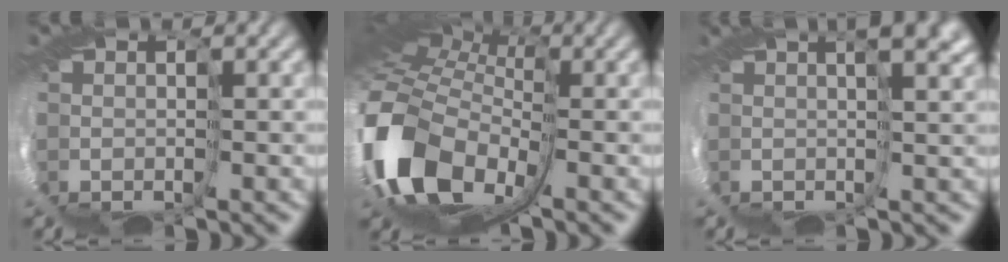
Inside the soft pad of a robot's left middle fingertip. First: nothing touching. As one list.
[{"total": 6.8, "force": [-0.2, 4.7, 4.9], "torque": [-0.166, -0.024, -0.006]}, {"total": 3.6, "force": [2.3, -1.5, 2.3], "torque": [-0.034, 0.005, 0.044]}]